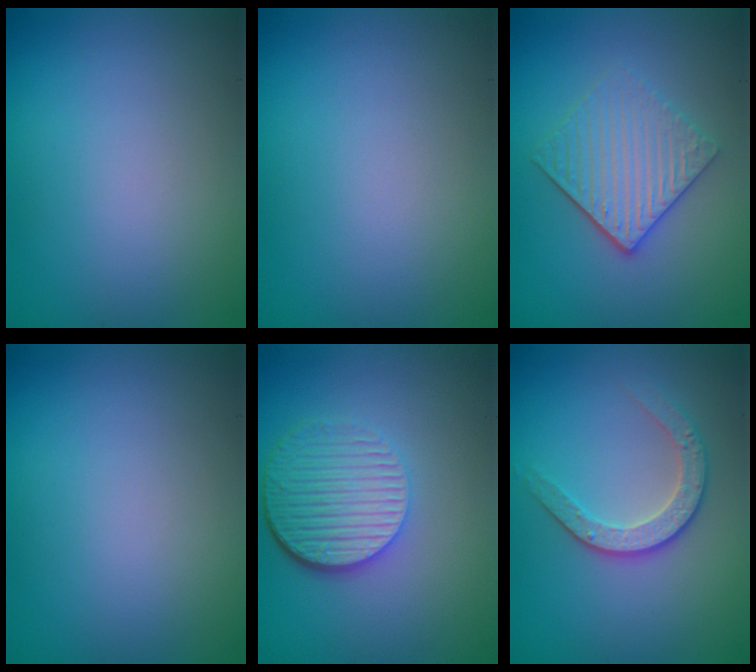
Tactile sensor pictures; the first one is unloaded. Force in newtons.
{"total": 0.0}
{"total": 4.1, "press": 3.4, "slide": 2.3}
{"total": 0.0}
{"total": 6.0, "press": 4.2, "slide": 4.3}
{"total": 2.9, "press": 2.7, "slide": 1.1}